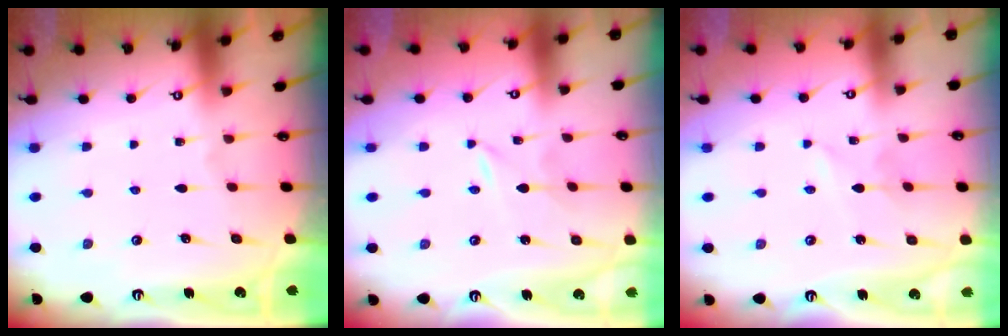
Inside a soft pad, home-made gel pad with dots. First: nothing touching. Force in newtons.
{"total": 0.0}
{"total": 1.9, "press": 1.9, "slide": 0.2}